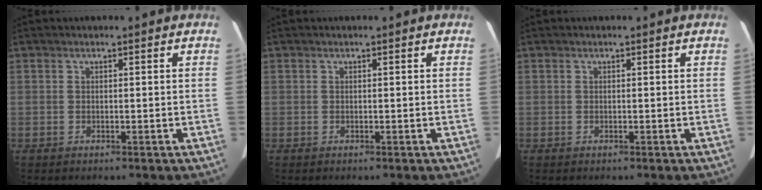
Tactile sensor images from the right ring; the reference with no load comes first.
{"total": 0.0}
{"total": 0.0}